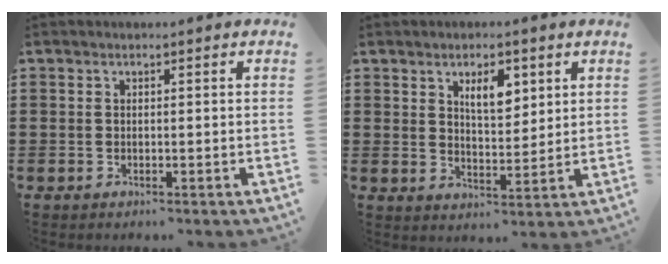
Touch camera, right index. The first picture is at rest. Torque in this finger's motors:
{"motor_torque": [0.22, 0.07, 0.43, 0.08]}